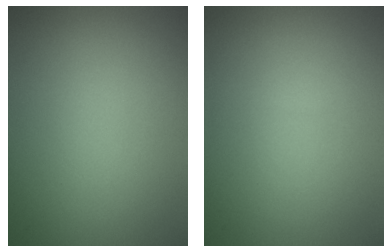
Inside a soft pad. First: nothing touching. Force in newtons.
{"total": 0.0}